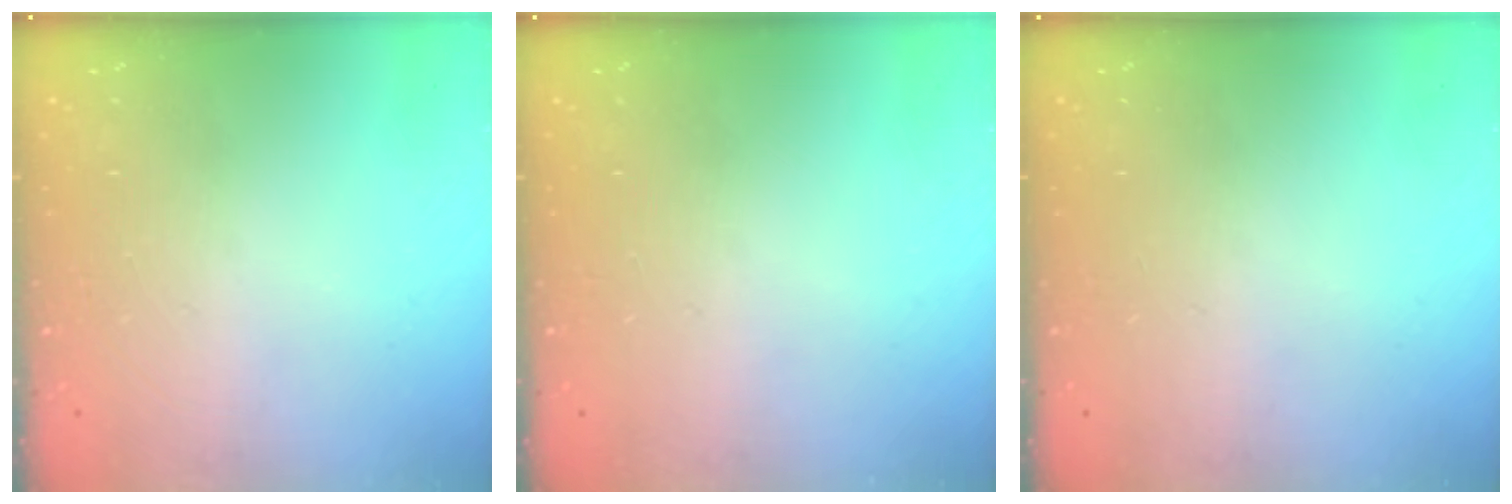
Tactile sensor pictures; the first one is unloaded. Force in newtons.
{"total": 0.0}
{"total": 0.0}